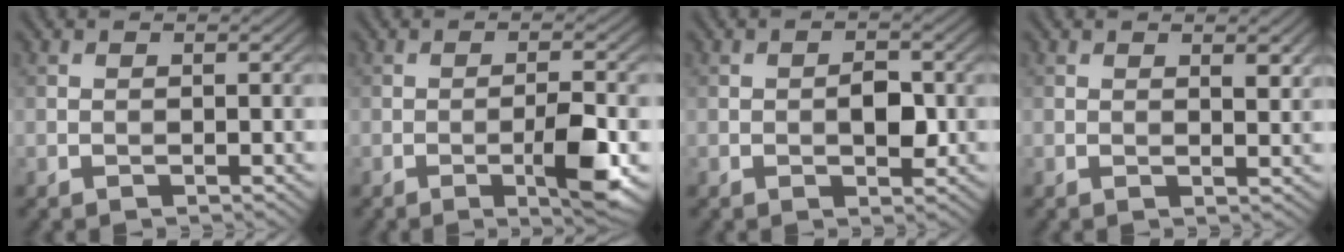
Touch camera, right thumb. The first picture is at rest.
{"total": 5.4, "force": [-1.9, 0.9, 5.0], "torque": [-0.082, 0.005, -0.032]}
{"total": 3.0, "force": [-0.3, 1.7, 2.5], "torque": [-0.036, -0.001, -0.007]}
{"total": 1.8, "force": [1.0, 0.7, 1.4], "torque": [-0.020, -0.006, 0.019]}